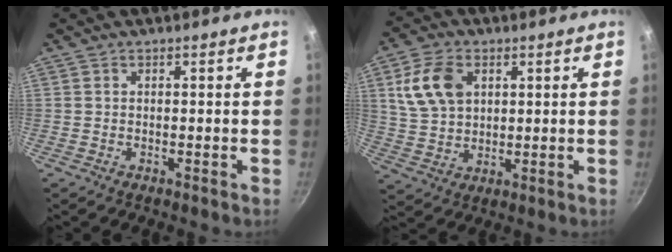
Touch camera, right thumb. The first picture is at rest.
{"total": 10.8, "force": [3.5, 7.3, 7.1], "torque": [-0.120, -0.004, 0.071]}